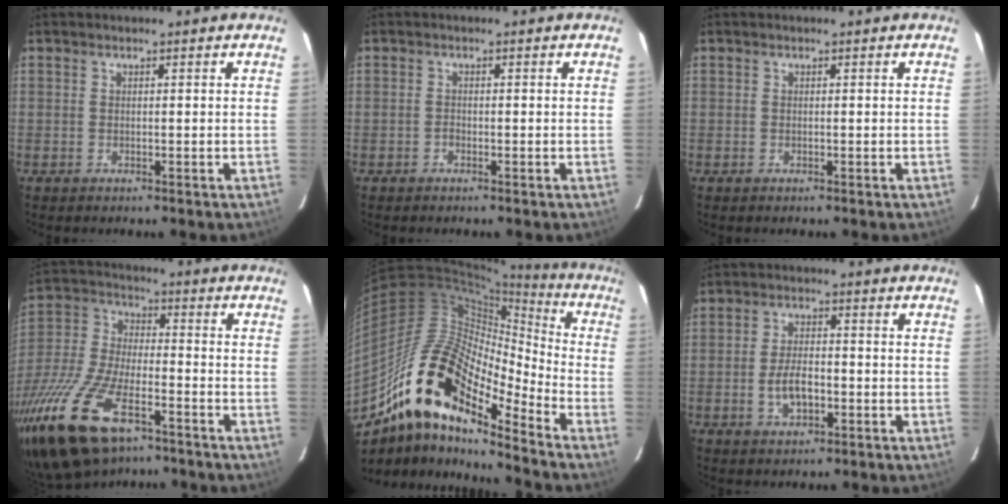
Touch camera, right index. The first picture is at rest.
{"total": 0.7, "force": [-0.5, 0.4, 0.2], "torque": [-0.005, 0.001, -0.011]}
{"total": 0.0}
{"total": 21.9, "force": [-13.4, 9.0, 14.8], "torque": [-0.328, -0.039, -0.250]}
{"total": 20.3, "force": [-13.9, 6.5, 13.3], "torque": [-0.224, -0.020, -0.274]}
{"total": 5.7, "force": [-1.9, 2.9, 4.5], "torque": [-0.094, 0.000, -0.029]}